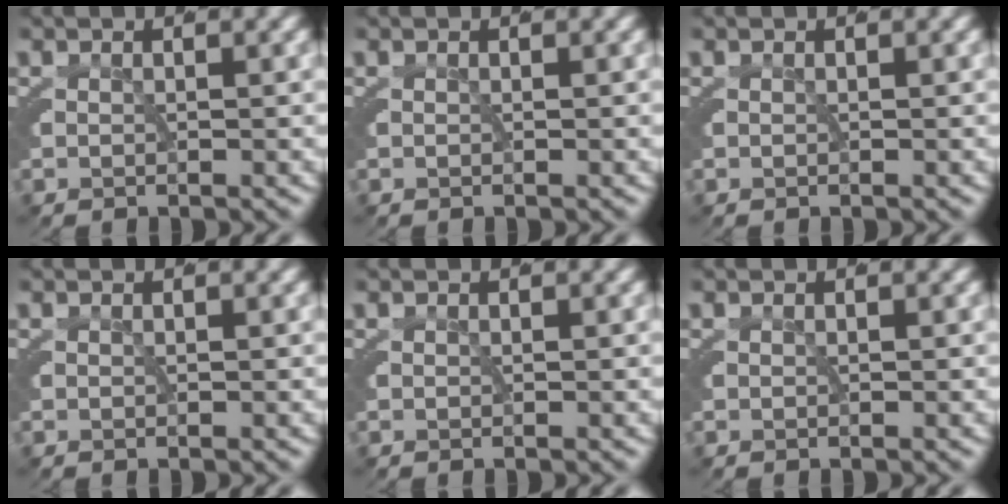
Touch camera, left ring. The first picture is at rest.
{"total": 0.0}
{"total": 0.0}
{"total": 0.0}
{"total": 0.0}
{"total": 0.0}